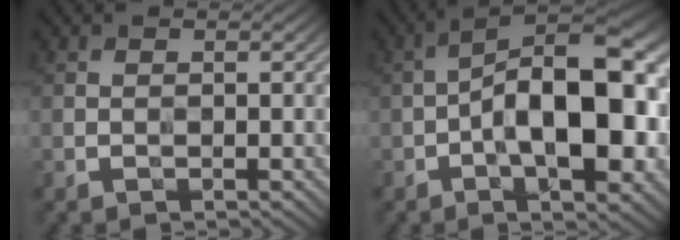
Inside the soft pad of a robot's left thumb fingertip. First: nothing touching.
{"total": 16.2, "force": [-2.3, 7.2, 14.4], "torque": [-0.205, 0.016, -0.043]}